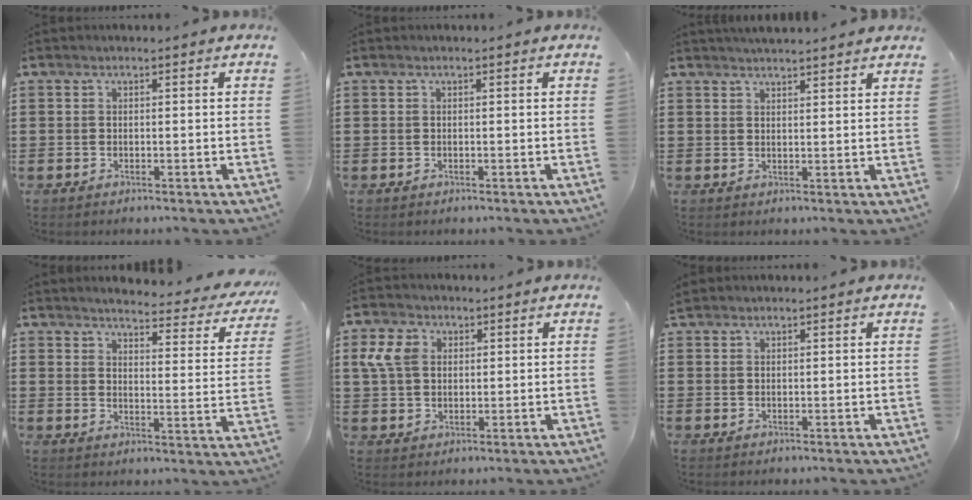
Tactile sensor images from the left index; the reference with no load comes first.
{"total": 0.0}
{"total": 2.4, "force": [2.4, -0.1, 0.2], "torque": [-0.010, -0.005, 0.046]}
{"total": 3.6, "force": [3.4, -0.2, 1.4], "torque": [-0.038, -0.033, 0.049]}
{"total": 5.3, "force": [1.8, 4.0, 2.9], "torque": [-0.088, 0.010, 0.027]}
{"total": 1.1, "force": [1.0, 0.2, 0.2], "torque": [-0.005, 0.001, 0.021]}